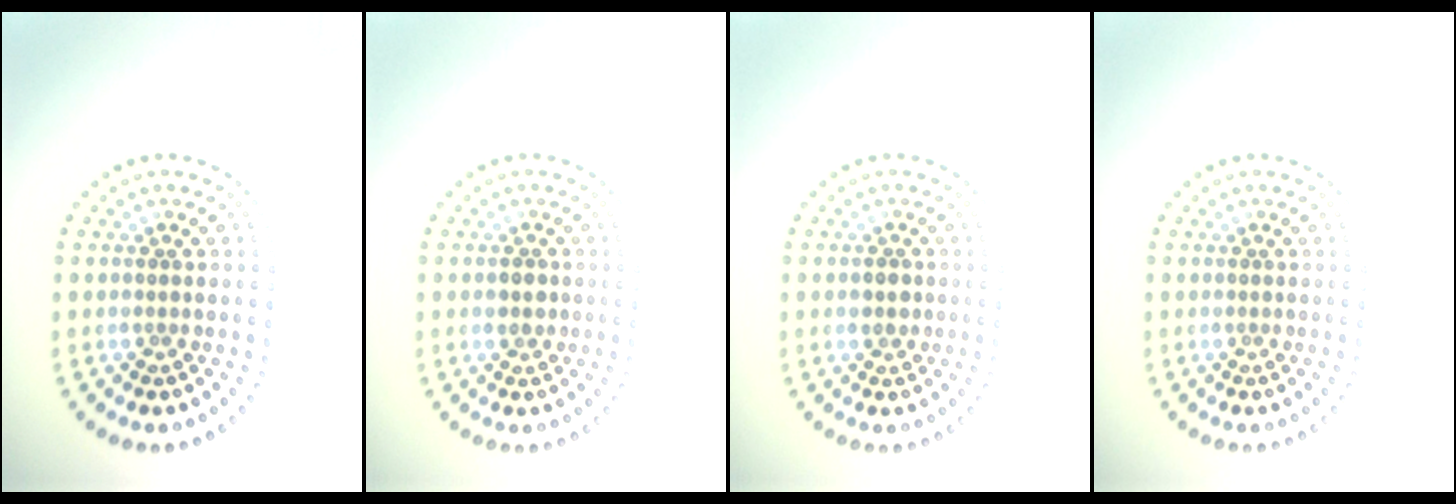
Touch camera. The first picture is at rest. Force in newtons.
{"total": 1.2, "press": 1.2, "slide": 0.3}
{"total": 1.2, "press": 1.2, "slide": 0.3}
{"total": 0.0}